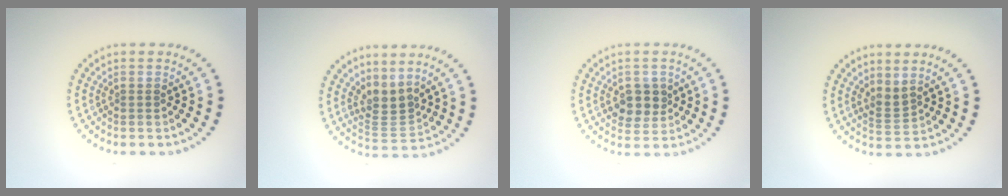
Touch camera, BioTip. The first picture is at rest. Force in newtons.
{"total": 2.8, "press": 1.9, "slide": 2.0}
{"total": 2.8, "press": 2.8, "slide": 0.5}
{"total": 1.8, "press": 1.3, "slide": 1.3}